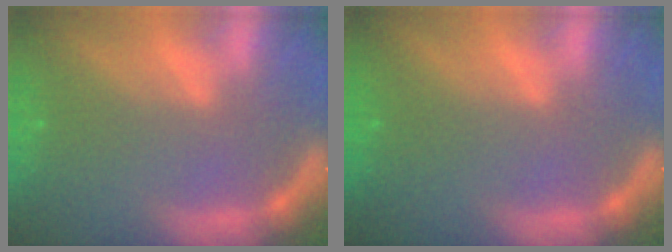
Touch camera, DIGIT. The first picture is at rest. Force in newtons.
{"total": 0.0}